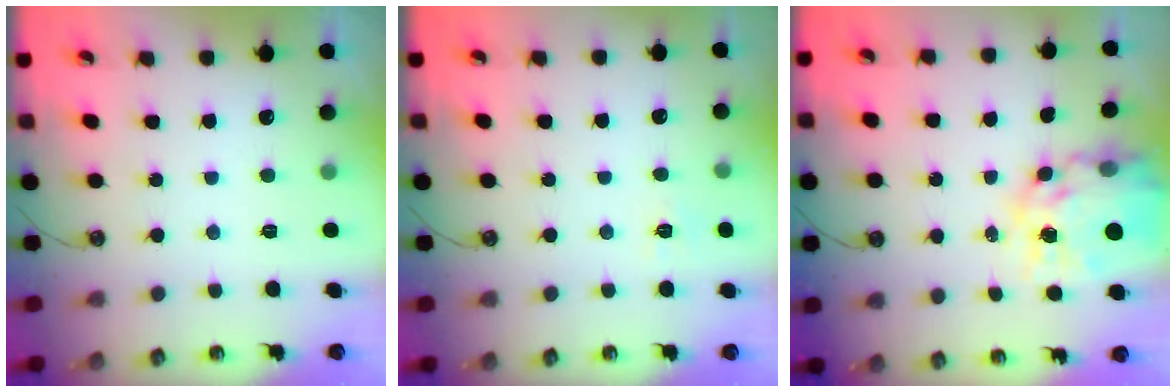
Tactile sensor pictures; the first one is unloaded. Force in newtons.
{"total": 5.8, "press": 5.7, "slide": 0.8}
{"total": 15.1, "press": 15.0, "slide": 1.4}